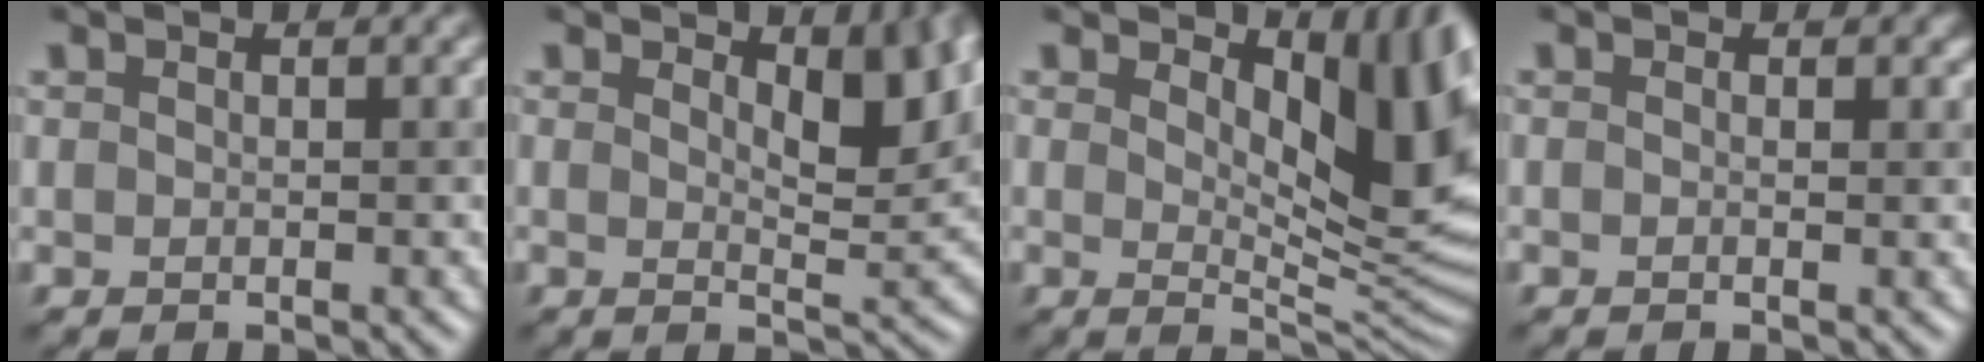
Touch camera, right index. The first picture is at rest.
{"total": 5.0, "force": [2.0, 1.4, 4.4], "torque": [-0.056, -0.005, 0.030]}
{"total": 8.8, "force": [3.1, 2.9, 7.7], "torque": [-0.109, -0.016, 0.054]}
{"total": 1.2, "force": [0.4, 0.6, 0.9], "torque": [-0.009, -0.004, -0.011]}